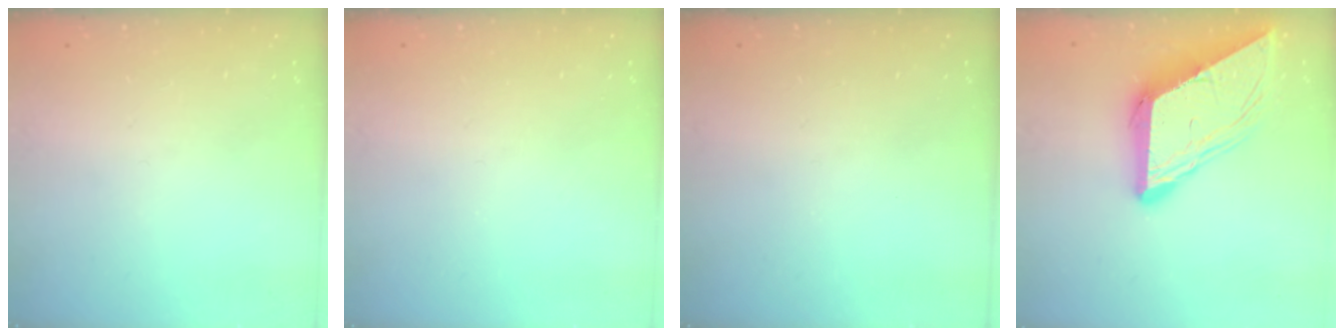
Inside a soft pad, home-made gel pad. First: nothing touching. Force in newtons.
{"total": 0.0}
{"total": 0.0}
{"total": 12.0, "press": 11.9, "slide": 1.2}